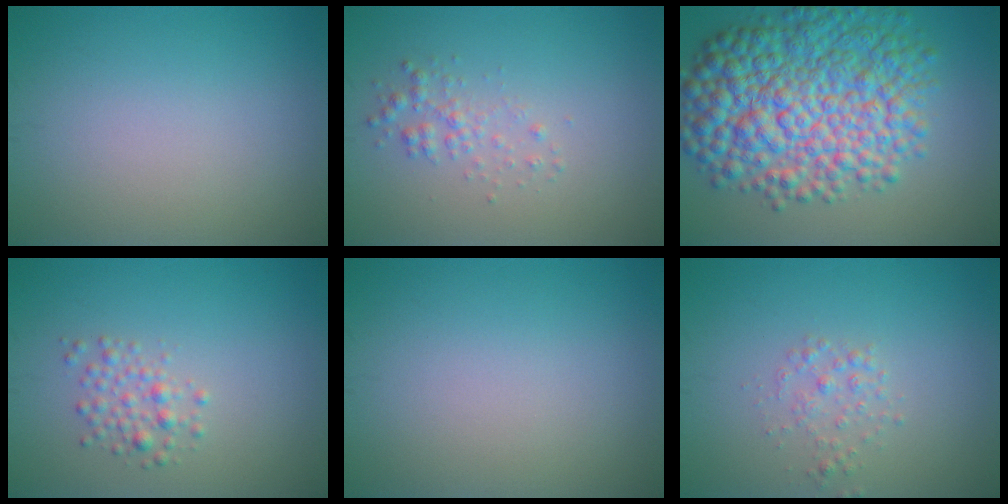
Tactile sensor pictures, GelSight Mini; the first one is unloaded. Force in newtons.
{"total": 1.6, "press": 1.6, "slide": 0.0}
{"total": 11.8, "press": 11.8, "slide": 0.2}
{"total": 1.9, "press": 1.9, "slide": 0.1}
{"total": 0.0}
{"total": 1.5, "press": 1.5, "slide": 0.0}